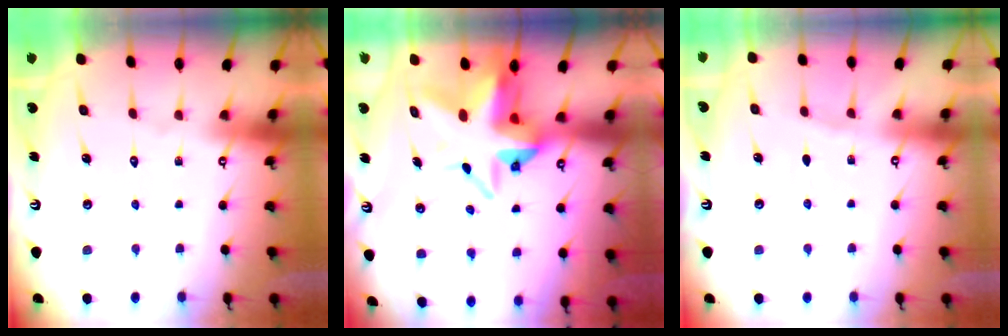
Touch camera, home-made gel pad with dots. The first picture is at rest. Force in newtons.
{"total": 10.1, "press": 9.9, "slide": 1.8}
{"total": 2.2, "press": 2.2, "slide": 0.4}